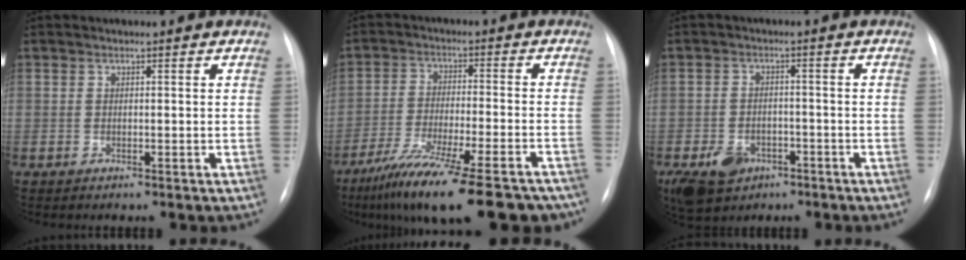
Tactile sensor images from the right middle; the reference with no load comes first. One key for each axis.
{"total": 21.2, "fx": -16.9, "fy": 3.1, "fz": 12.5, "tx": -0.159, "ty": -0.023, "tz": -0.254}
{"total": 7.5, "fx": -4.1, "fy": 5.3, "fz": 3.5, "tx": -0.073, "ty": 0.003, "tz": -0.058}